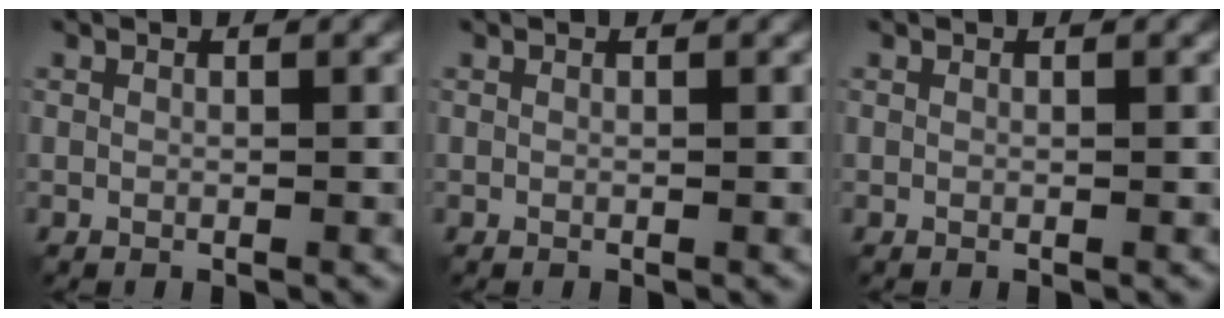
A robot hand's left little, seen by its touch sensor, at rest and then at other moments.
{"total": 0.0}
{"total": 0.0}